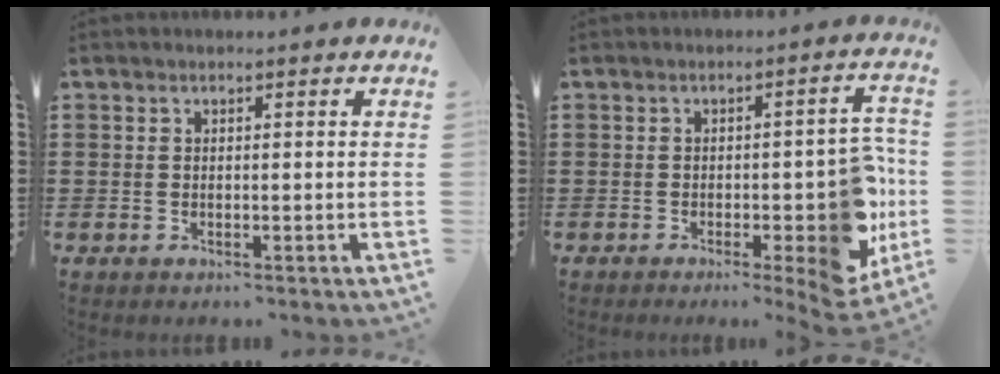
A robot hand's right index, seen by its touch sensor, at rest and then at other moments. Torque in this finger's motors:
{"motor_torque": [1.15, 0.08, 0.94, 0.13]}